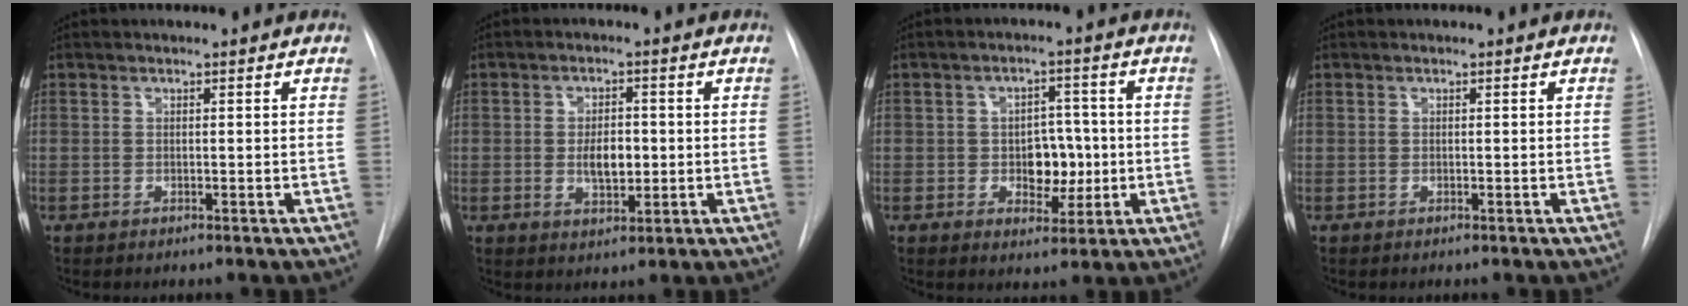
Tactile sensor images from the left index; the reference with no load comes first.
{"total": 4.6, "force": [-0.2, 2.3, 4.0], "torque": [-0.067, -0.001, 0.002]}
{"total": 5.9, "force": [-0.6, 3.9, 4.4], "torque": [-0.056, 0.010, -0.001]}
{"total": 0.0}